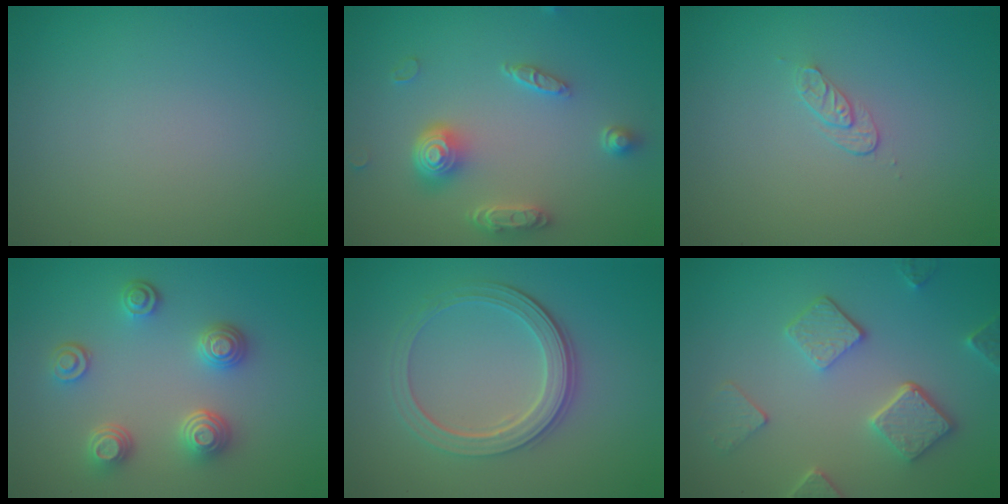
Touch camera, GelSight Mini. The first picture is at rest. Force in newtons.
{"total": 4.3, "press": 3.4, "slide": 2.6}
{"total": 1.2, "press": 0.6, "slide": 1.0}
{"total": 3.8, "press": 3.3, "slide": 2.0}
{"total": 4.5, "press": 3.6, "slide": 2.7}
{"total": 4.9, "press": 3.9, "slide": 3.1}